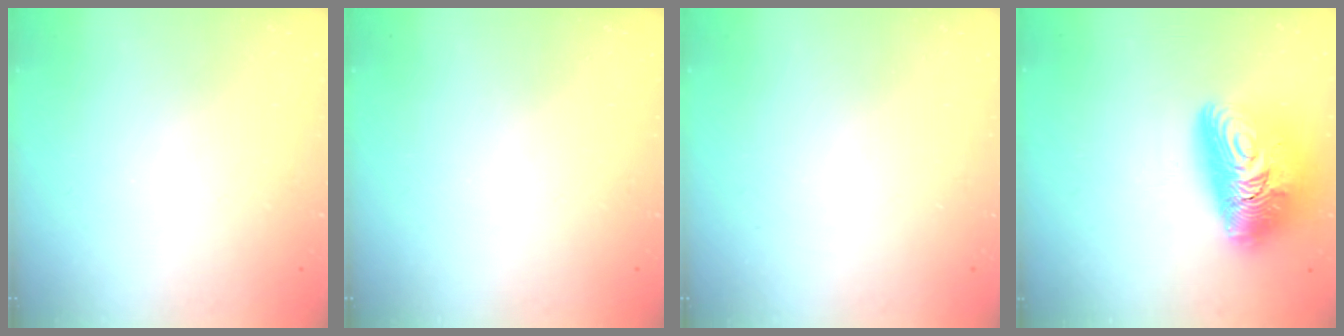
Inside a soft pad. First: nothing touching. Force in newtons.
{"total": 0.0}
{"total": 0.0}
{"total": 17.9, "press": 17.8, "slide": 1.7}